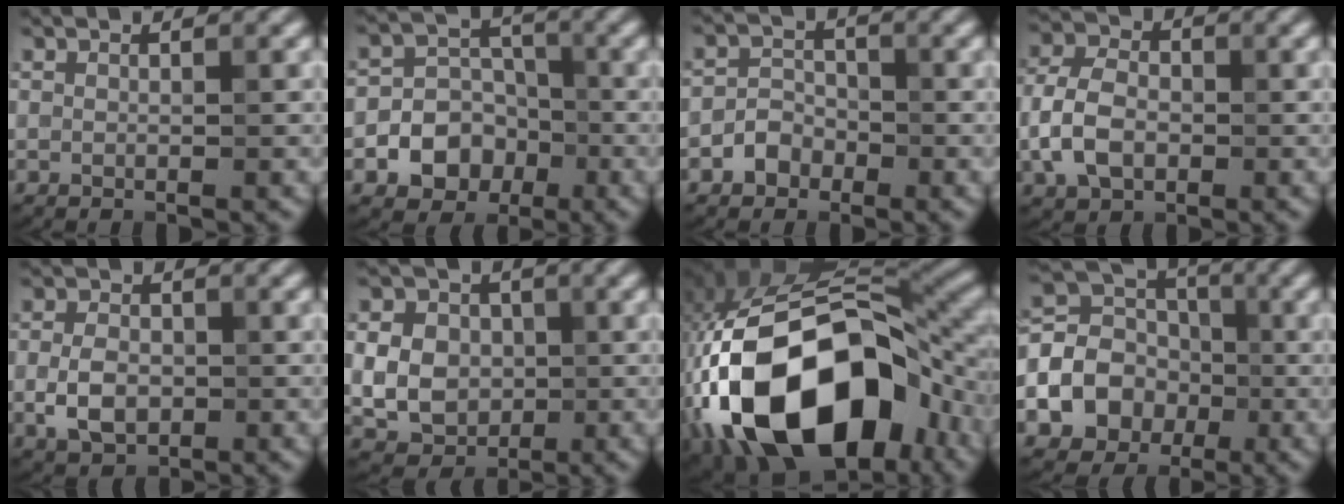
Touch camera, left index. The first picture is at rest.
{"total": 7.2, "force": [-2.7, 6.2, 2.3], "torque": [-0.019, 0.006, -0.069]}
{"total": 2.1, "force": [-1.3, 1.5, 0.7], "torque": [0.001, 0.011, -0.029]}
{"total": 4.9, "force": [-1.3, 3.3, 3.4], "torque": [-0.080, 0.009, -0.029]}
{"total": 3.6, "force": [-0.8, 2.3, 2.6], "torque": [-0.053, 0.002, -0.017]}
{"total": 9.4, "force": [0.8, 8.0, 4.7], "torque": [-0.096, 0.026, 0.002]}
{"total": 19.5, "force": [-6.5, 10.6, 15.0], "torque": [-0.296, -0.003, -0.095]}
{"total": 11.0, "force": [-2.5, 9.6, 4.9], "torque": [-0.111, 0.006, -0.069]}